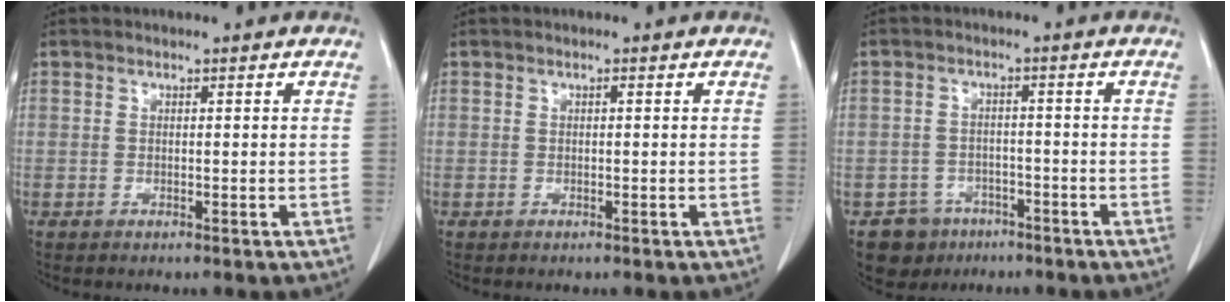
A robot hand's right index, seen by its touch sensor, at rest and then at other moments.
{"total": 0.0}
{"total": 5.3, "force": [-3.4, 4.0, 0.3], "torque": [0.000, 0.010, -0.050]}